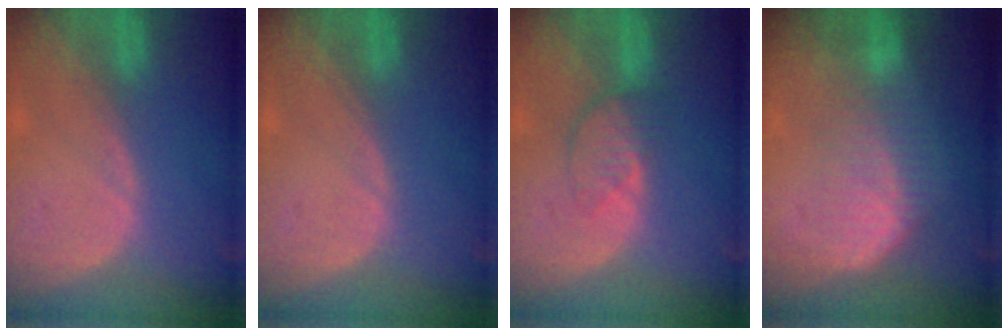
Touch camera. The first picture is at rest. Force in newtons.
{"total": 0.0}
{"total": 4.0, "press": 3.6, "slide": 1.9}
{"total": 7.1, "press": 6.2, "slide": 3.5}